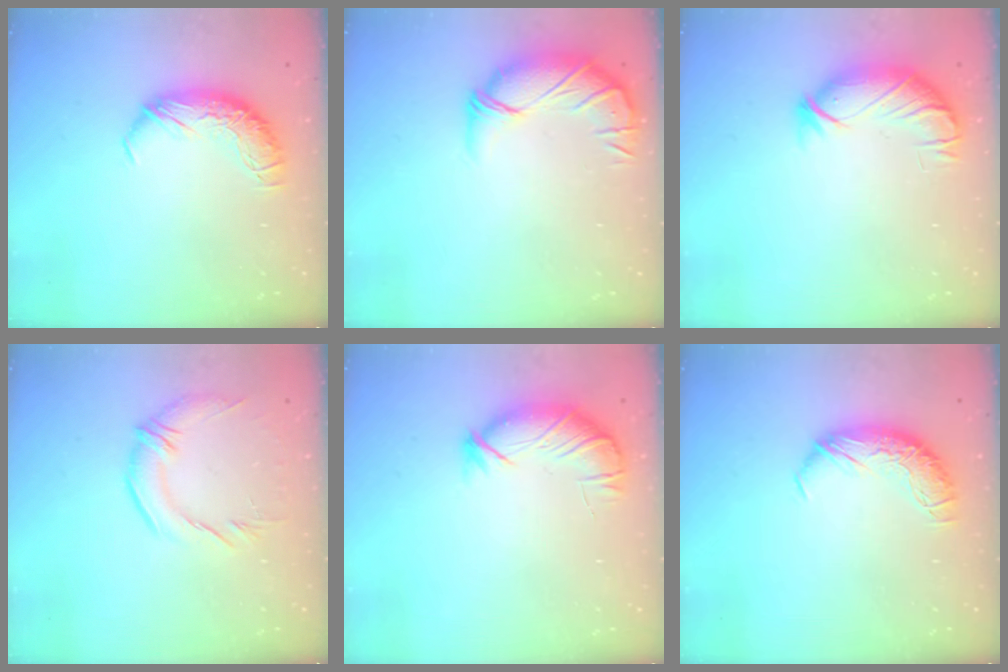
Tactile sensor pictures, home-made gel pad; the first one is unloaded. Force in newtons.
{"total": 4.1, "press": 3.4, "slide": 2.1}
{"total": 3.8, "press": 3.3, "slide": 1.9}
{"total": 2.7, "press": 1.0, "slide": 2.5}
{"total": 3.9, "press": 3.6, "slide": 1.6}
{"total": 0.0}